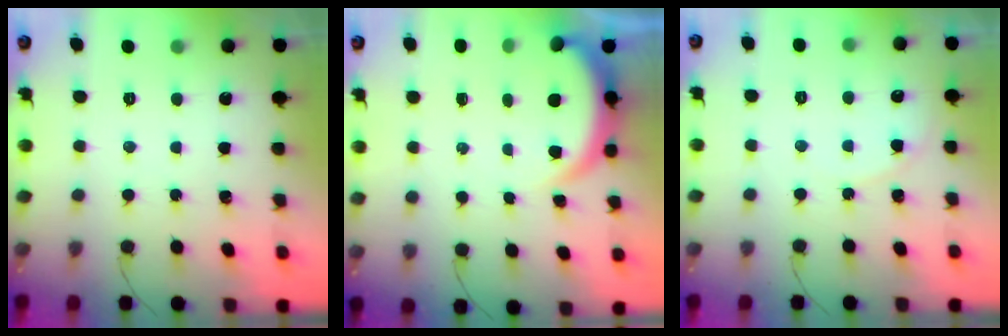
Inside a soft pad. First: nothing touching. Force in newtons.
{"total": 4.6, "press": 4.6, "slide": 0.4}
{"total": 3.8, "press": 3.8, "slide": 0.3}